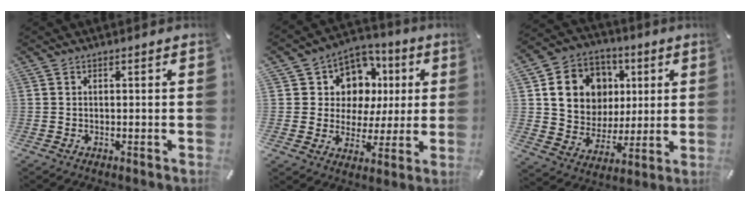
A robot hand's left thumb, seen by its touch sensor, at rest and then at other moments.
{"total": 9.9, "force": [2.6, 9.4, 1.5], "torque": [-0.030, -0.027, 0.055]}
{"total": 15.2, "force": [4.5, 13.3, 5.8], "torque": [-0.091, -0.008, 0.093]}